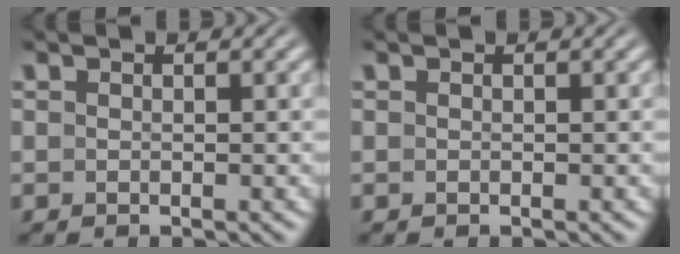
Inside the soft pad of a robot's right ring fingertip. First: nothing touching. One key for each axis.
{"total": 0.0}